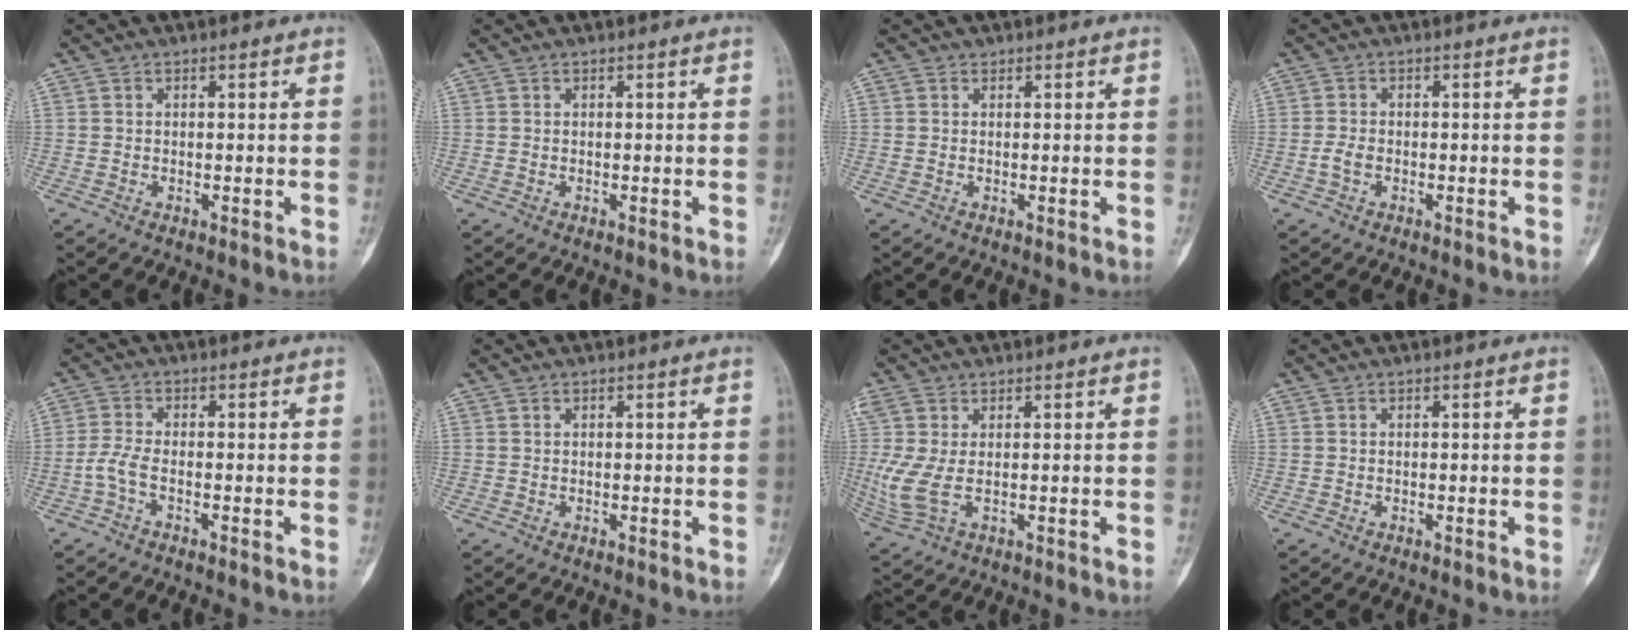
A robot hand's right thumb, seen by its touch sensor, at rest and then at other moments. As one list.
[{"total": 0.0}, {"total": 0.6, "force": [0.3, 0.5, 0.2], "torque": [-0.004, -0.001, 0.004]}, {"total": 2.3, "force": [-0.8, 1.4, 1.6], "torque": [-0.036, 0.006, -0.018]}, {"total": 3.0, "force": [-1.4, 0.8, 2.6], "torque": [-0.066, 0.003, -0.036]}, {"total": 0.0}, {"total": 7.0, "force": [0.3, 3.3, 6.1], "torque": [-0.187, 0.005, 0.019]}, {"total": 0.0}]